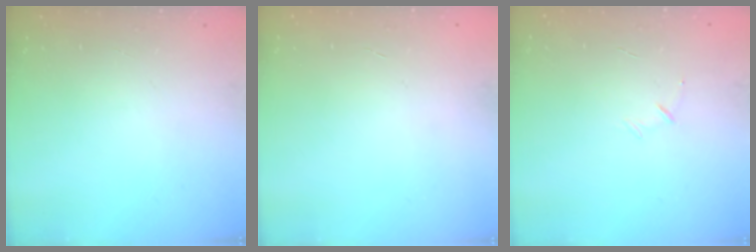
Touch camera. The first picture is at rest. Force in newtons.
{"total": 0.0}
{"total": 4.5, "press": 4.3, "slide": 1.3}